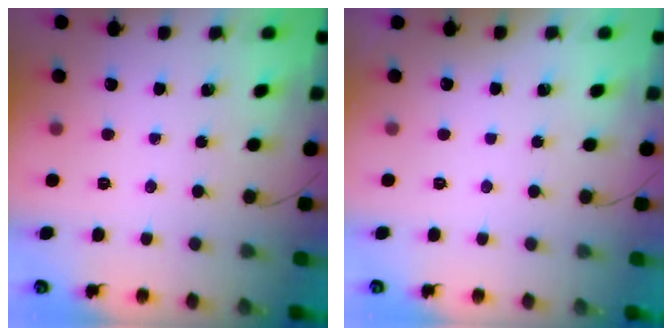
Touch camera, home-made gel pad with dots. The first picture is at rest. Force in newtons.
{"total": 3.0, "press": 3.0, "slide": 0.1}